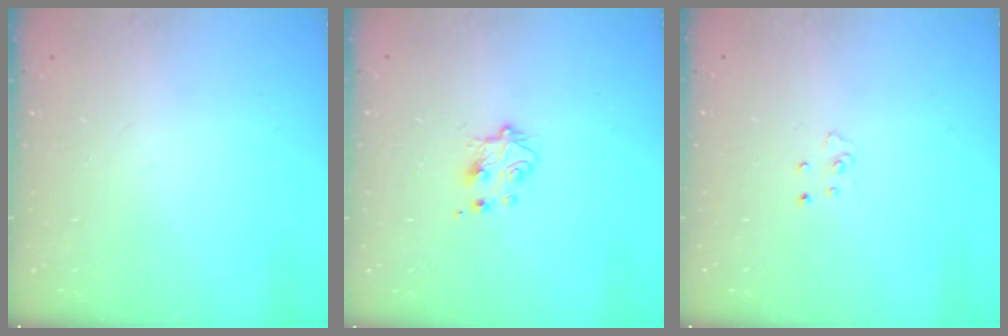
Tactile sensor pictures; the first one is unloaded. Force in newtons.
{"total": 5.3, "press": 5.2, "slide": 0.6}
{"total": 3.1, "press": 3.1, "slide": 0.2}